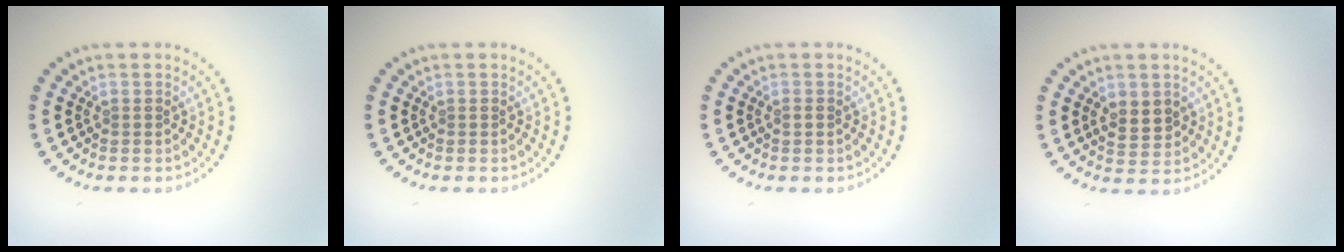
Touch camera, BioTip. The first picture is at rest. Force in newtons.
{"total": 0.0}
{"total": 0.7, "press": 0.7, "slide": 0.1}
{"total": 2.3, "press": 2.2, "slide": 0.3}